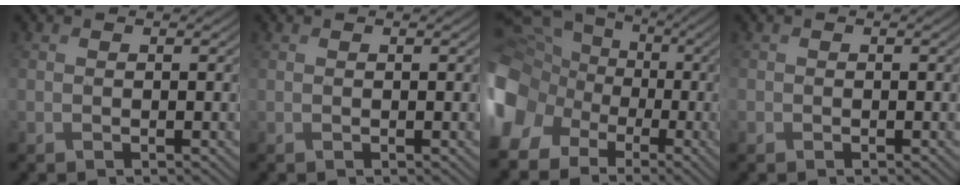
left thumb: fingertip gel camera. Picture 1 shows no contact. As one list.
[{"total": 0.0}, {"total": 17.3, "force": [-2.3, 15.0, 8.3], "torque": [-0.245, -0.031, -0.067]}, {"total": 1.1, "force": [-0.5, 1.0, 0.1], "torque": [0.000, -0.006, -0.015]}]